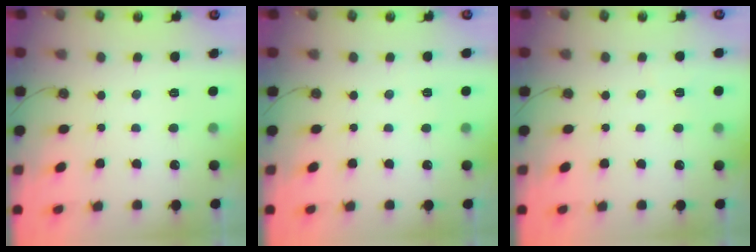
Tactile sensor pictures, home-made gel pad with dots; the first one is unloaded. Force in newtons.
{"total": 2.6, "press": 1.3, "slide": 2.2}
{"total": 3.0, "press": 2.1, "slide": 2.2}